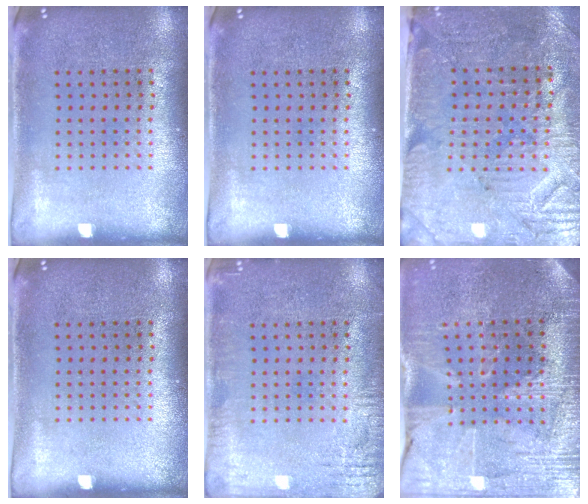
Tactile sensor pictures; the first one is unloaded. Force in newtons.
{"total": 0.0}
{"total": 3.3, "press": 3.1, "slide": 1.2}
{"total": 0.0}
{"total": 2.5, "press": 2.5, "slide": 0.2}
{"total": 3.5, "press": 3.3, "slide": 1.0}